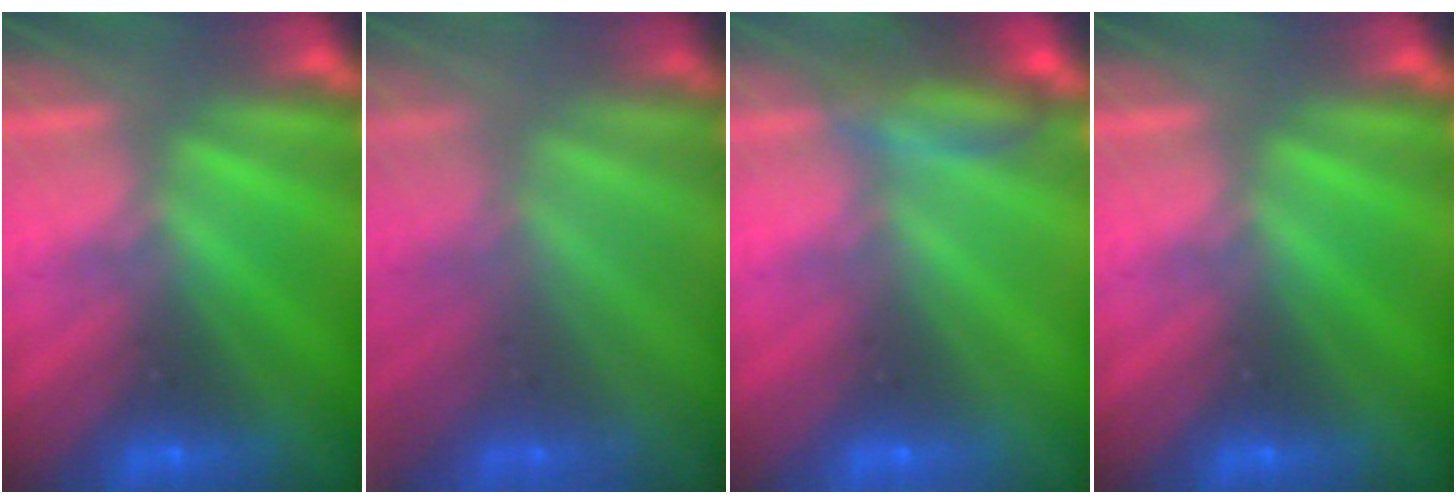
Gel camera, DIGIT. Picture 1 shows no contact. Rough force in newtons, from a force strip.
{"total": 2.2}
{"total": 2.5}
{"total": 0.0}